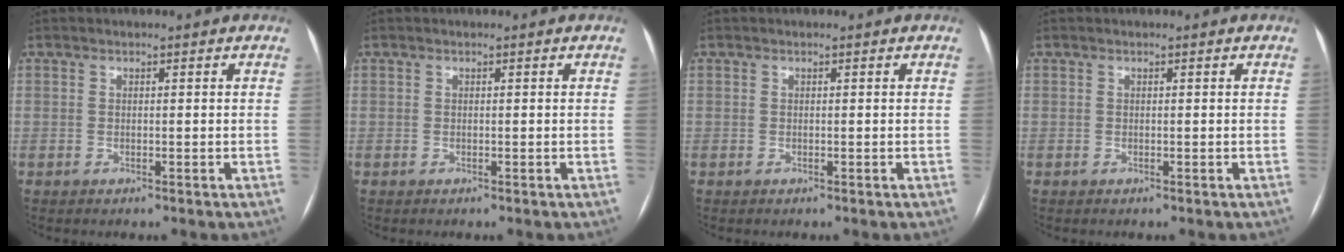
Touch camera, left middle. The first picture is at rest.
{"total": 0.0}
{"total": 0.0}
{"total": 0.0}